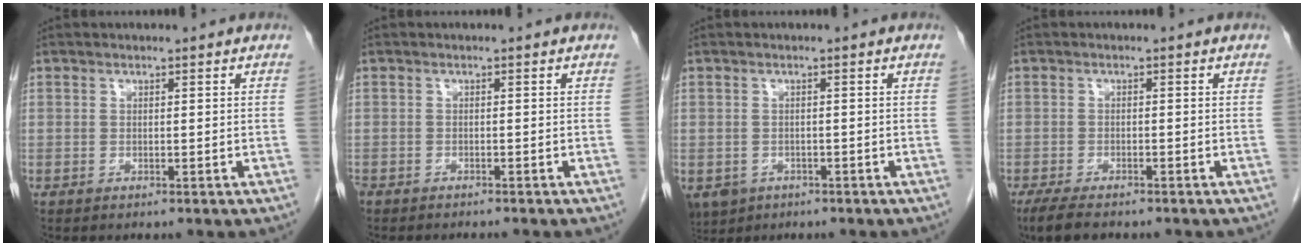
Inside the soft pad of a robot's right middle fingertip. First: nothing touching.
{"total": 2.9, "force": [-2.7, 0.6, 0.9], "torque": [-0.011, -0.006, -0.040]}
{"total": 5.8, "force": [-3.1, 4.6, 1.8], "torque": [-0.042, -0.003, -0.043]}
{"total": 4.8, "force": [-3.8, 1.2, 2.7], "torque": [-0.052, -0.012, -0.060]}